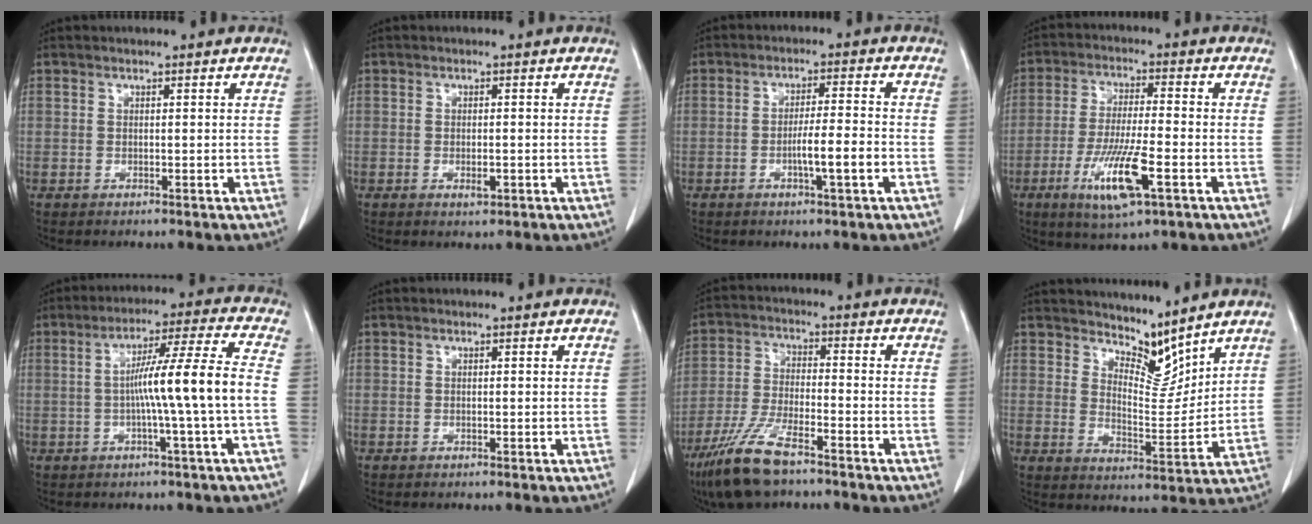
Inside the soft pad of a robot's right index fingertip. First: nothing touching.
{"total": 1.7, "force": [-0.6, 0.7, 1.4], "torque": [-0.024, -0.001, -0.005]}
{"total": 5.6, "force": [-1.9, 0.0, 5.3], "torque": [-0.090, -0.001, -0.032]}
{"total": 10.9, "force": [-4.4, 1.4, 9.9], "torque": [-0.190, -0.021, -0.076]}
{"total": 10.3, "force": [-1.4, -1.8, 10.1], "torque": [-0.171, 0.013, -0.020]}
{"total": 0.0}
{"total": 10.5, "force": [-7.4, 2.0, 7.1], "torque": [-0.152, -0.023, -0.140]}
{"total": 6.3, "force": [5.9, 1.4, 1.5], "torque": [-0.023, -0.015, 0.112]}